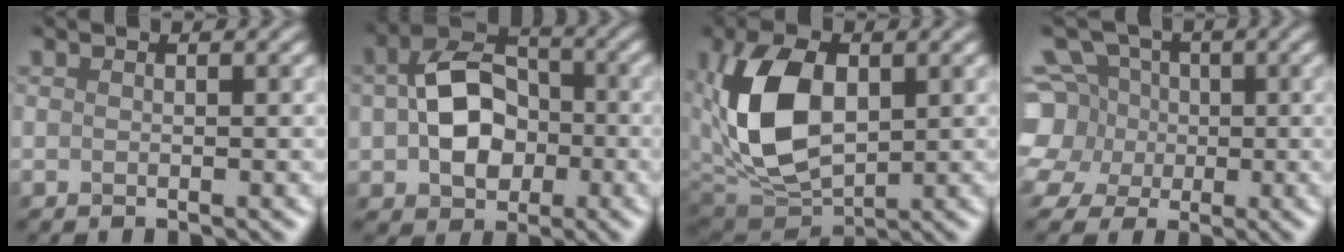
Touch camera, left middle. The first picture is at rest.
{"total": 5.4, "force": [-0.6, 4.2, 3.4], "torque": [-0.088, 0.001, 0.006]}
{"total": 8.1, "force": [0.7, 5.3, 6.1], "torque": [-0.168, -0.004, 0.038]}
{"total": 7.1, "force": [-0.1, 6.8, 2.1], "torque": [-0.090, 0.024, -0.023]}